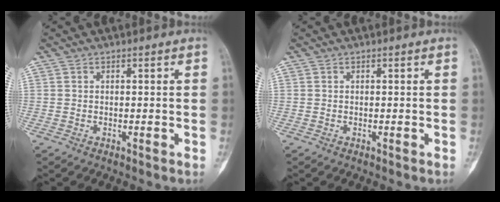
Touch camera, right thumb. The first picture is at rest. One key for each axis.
{"total": 0.0}